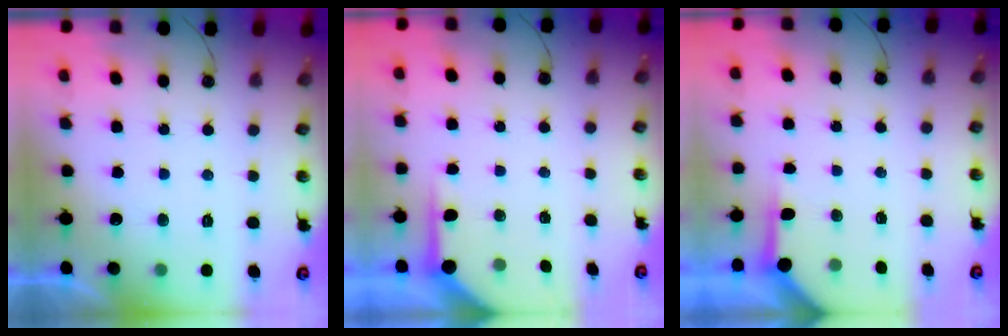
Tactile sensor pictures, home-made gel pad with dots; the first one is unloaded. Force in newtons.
{"total": 5.9, "press": 5.9, "slide": 0.2}
{"total": 3.9, "press": 3.9, "slide": 0.4}